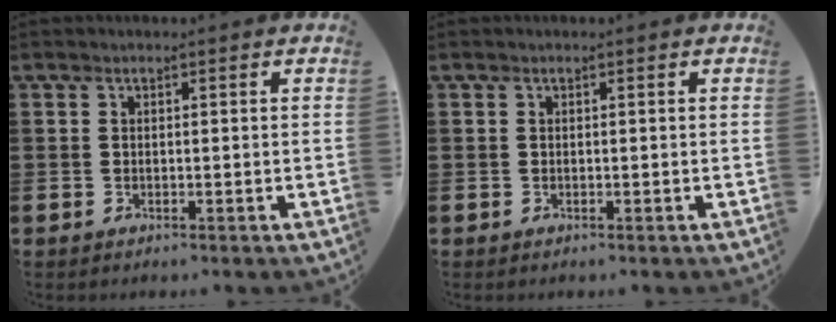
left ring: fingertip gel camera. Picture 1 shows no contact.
{"total": 0.0}